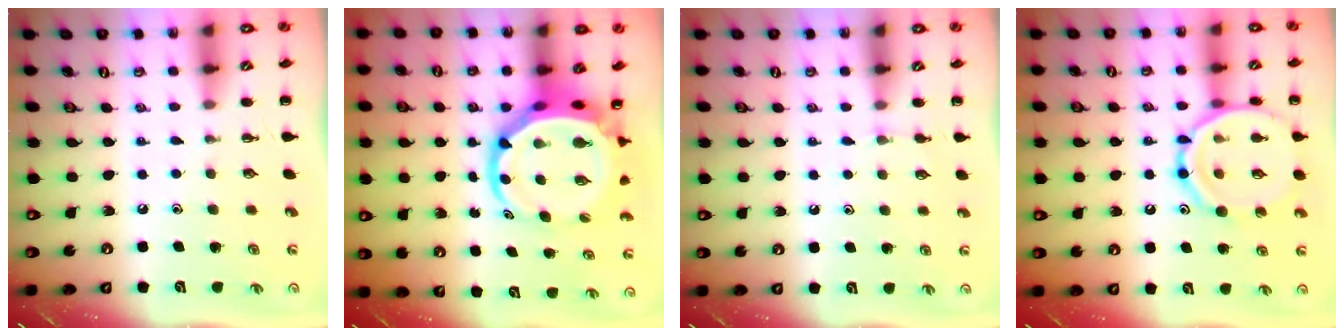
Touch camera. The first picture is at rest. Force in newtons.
{"total": 9.1, "press": 8.8, "slide": 2.5}
{"total": 3.4, "press": 3.2, "slide": 1.3}
{"total": 16.9, "press": 16.8, "slide": 1.9}